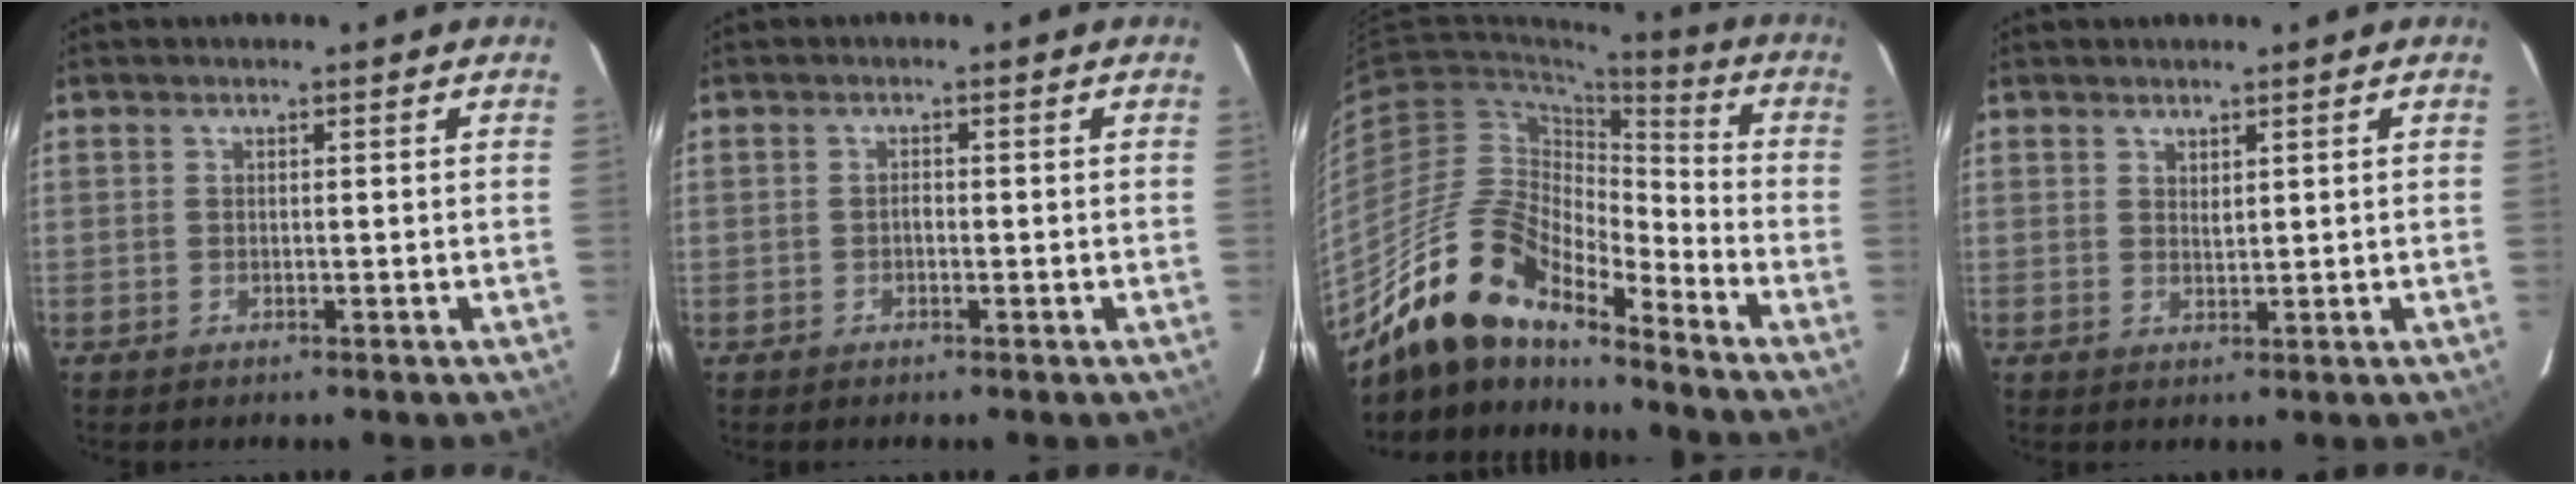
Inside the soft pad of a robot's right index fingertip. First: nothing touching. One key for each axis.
{"total": 0.7, "fx": -0.4, "fy": 0.4, "fz": 0.4, "tx": -0.006, "ty": 0.004, "tz": -0.009}
{"total": 17.4, "fx": -14.0, "fy": 5.2, "fz": 8.9, "tx": -0.157, "ty": 0.001, "tz": -0.269}
{"total": 1.3, "fx": 1.0, "fy": 0.5, "fz": 0.6, "tx": -0.008, "ty": 0.000, "tz": 0.019}